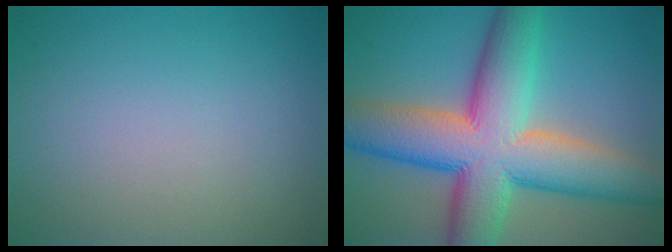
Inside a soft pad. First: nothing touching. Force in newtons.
{"total": 13.3, "press": 13.3, "slide": 0.3}